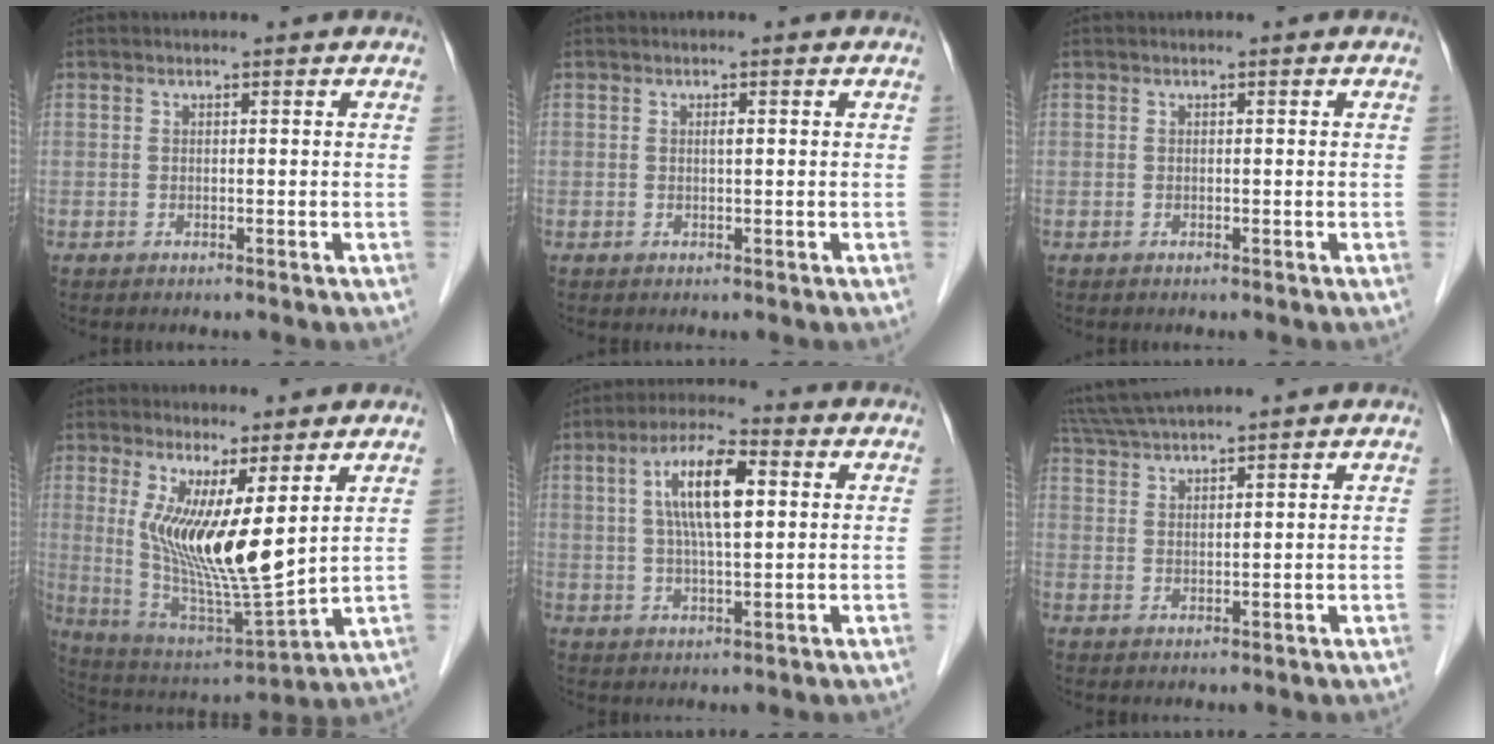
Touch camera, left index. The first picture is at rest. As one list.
[{"total": 0.6, "force": [0.1, 0.0, 0.5], "torque": [-0.009, 0.000, 0.003]}, {"total": 0.0}, {"total": 13.0, "force": [3.8, 1.7, 12.3], "torque": [-0.238, -0.027, 0.079]}, {"total": 9.8, "force": [2.2, 2.3, 9.3], "torque": [-0.176, 0.017, 0.038]}, {"total": 9.9, "force": [9.0, -0.6, 4.2], "torque": [-0.081, 0.036, 0.149]}]